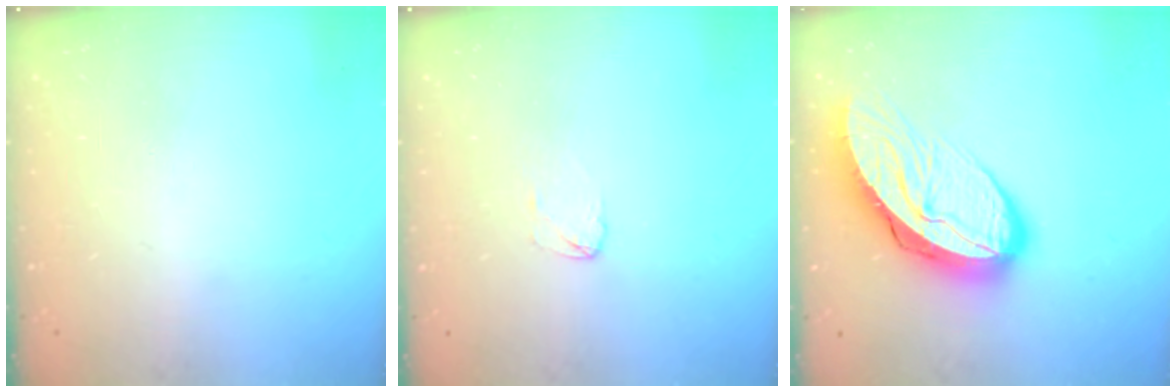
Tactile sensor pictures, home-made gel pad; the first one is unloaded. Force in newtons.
{"total": 2.5, "press": 2.5, "slide": 0.2}
{"total": 15.5, "press": 15.4, "slide": 1.7}